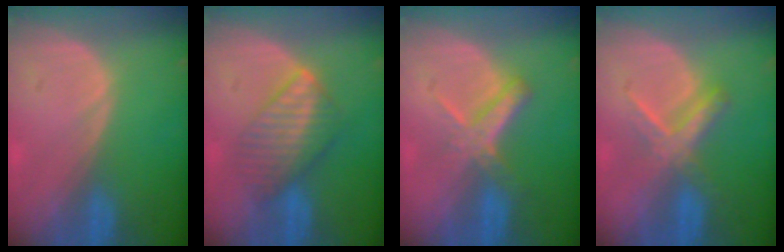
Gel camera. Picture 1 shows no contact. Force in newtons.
{"total": 6.6, "press": 6.5, "slide": 1.3}
{"total": 5.8, "press": 5.3, "slide": 2.4}
{"total": 5.5, "press": 5.4, "slide": 1.1}